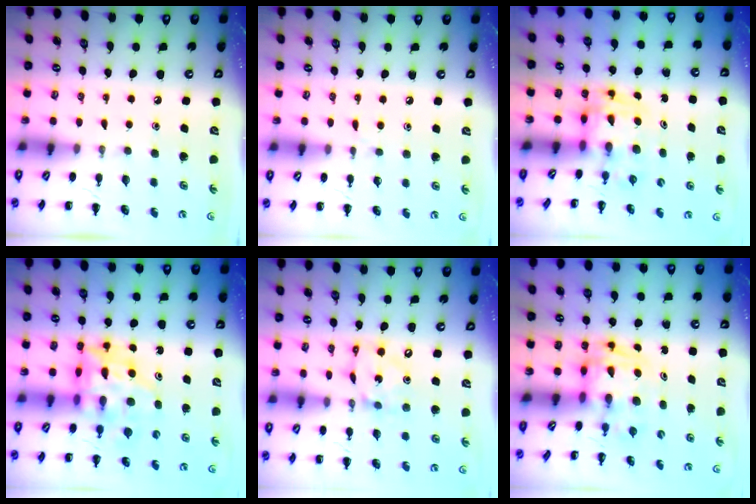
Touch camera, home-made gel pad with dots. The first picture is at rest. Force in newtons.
{"total": 3.5, "press": 3.2, "slide": 1.4}
{"total": 3.5, "press": 3.4, "slide": 0.5}
{"total": 10.4, "press": 10.0, "slide": 3.1}
{"total": 8.6, "press": 8.4, "slide": 1.9}
{"total": 2.7, "press": 2.6, "slide": 0.5}